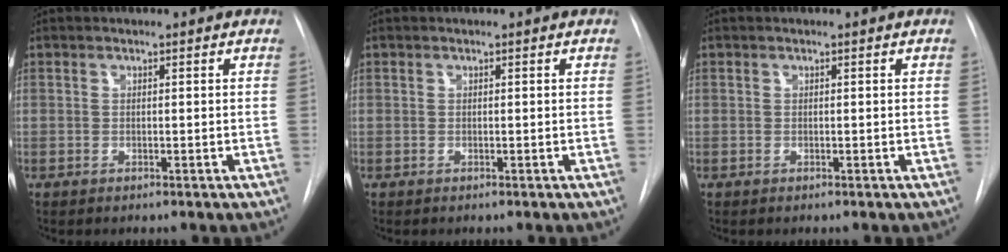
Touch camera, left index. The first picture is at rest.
{"total": 0.0}
{"total": 0.0}